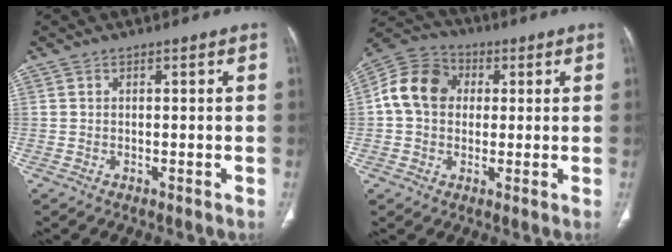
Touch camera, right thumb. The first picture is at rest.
{"total": 11.5, "force": [1.5, 9.3, 6.6], "torque": [-0.107, 0.023, 0.015]}